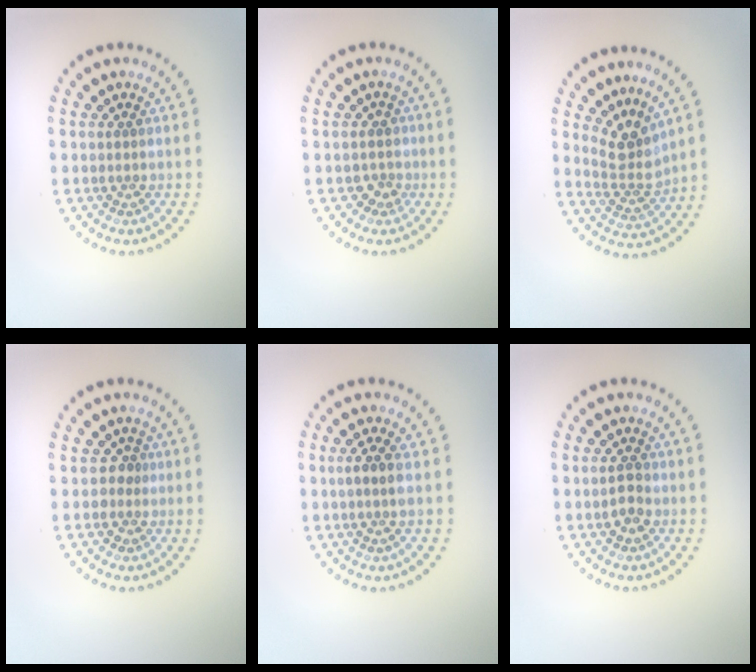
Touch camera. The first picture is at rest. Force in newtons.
{"total": 1.4, "press": 1.1, "slide": 0.9}
{"total": 3.2, "press": 2.2, "slide": 2.4}
{"total": 1.2, "press": 1.0, "slide": 0.7}
{"total": 2.0, "press": 1.7, "slide": 1.0}
{"total": 1.9, "press": 1.9, "slide": 0.3}